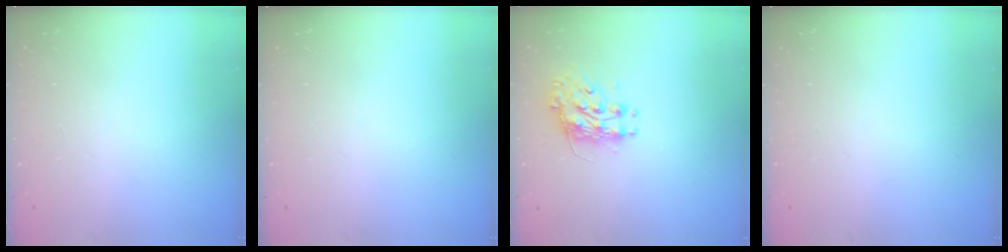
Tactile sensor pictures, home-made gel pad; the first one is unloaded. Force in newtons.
{"total": 0.0}
{"total": 9.2, "press": 9.2, "slide": 0.9}
{"total": 0.0}